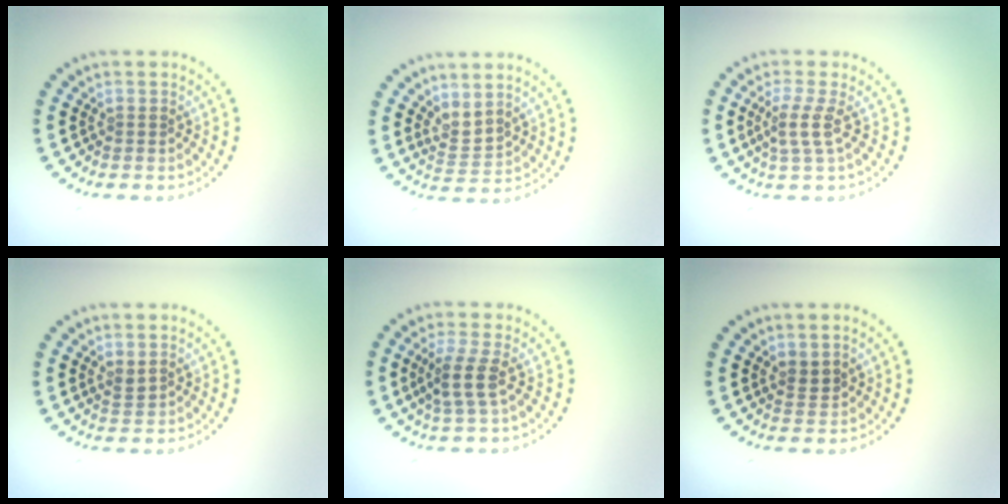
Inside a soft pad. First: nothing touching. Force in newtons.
{"total": 2.1, "press": 1.4, "slide": 1.6}
{"total": 2.1, "press": 1.6, "slide": 1.5}
{"total": 0.9, "press": 0.7, "slide": 0.5}
{"total": 2.7, "press": 2.2, "slide": 1.6}
{"total": 1.2, "press": 0.9, "slide": 0.8}